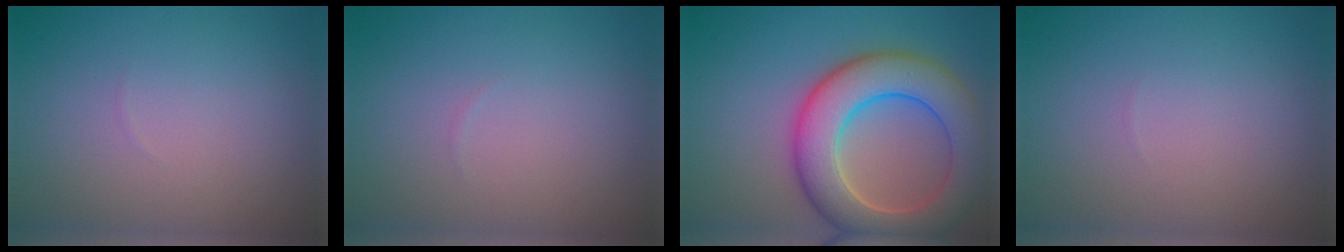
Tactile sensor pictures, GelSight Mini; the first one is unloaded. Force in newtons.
{"total": 0.0}
{"total": 9.3, "press": 9.3, "slide": 0.6}
{"total": 0.0}